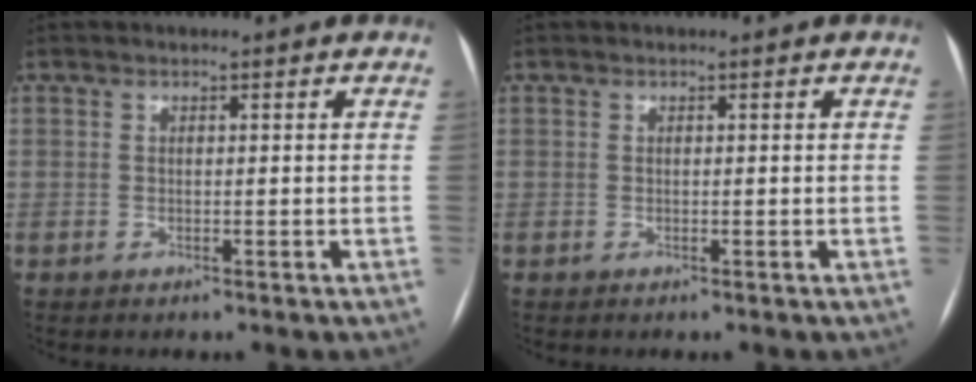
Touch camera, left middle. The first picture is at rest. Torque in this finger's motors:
{"motor_torque": [0.42, -0.62, -0.05, -0.03]}